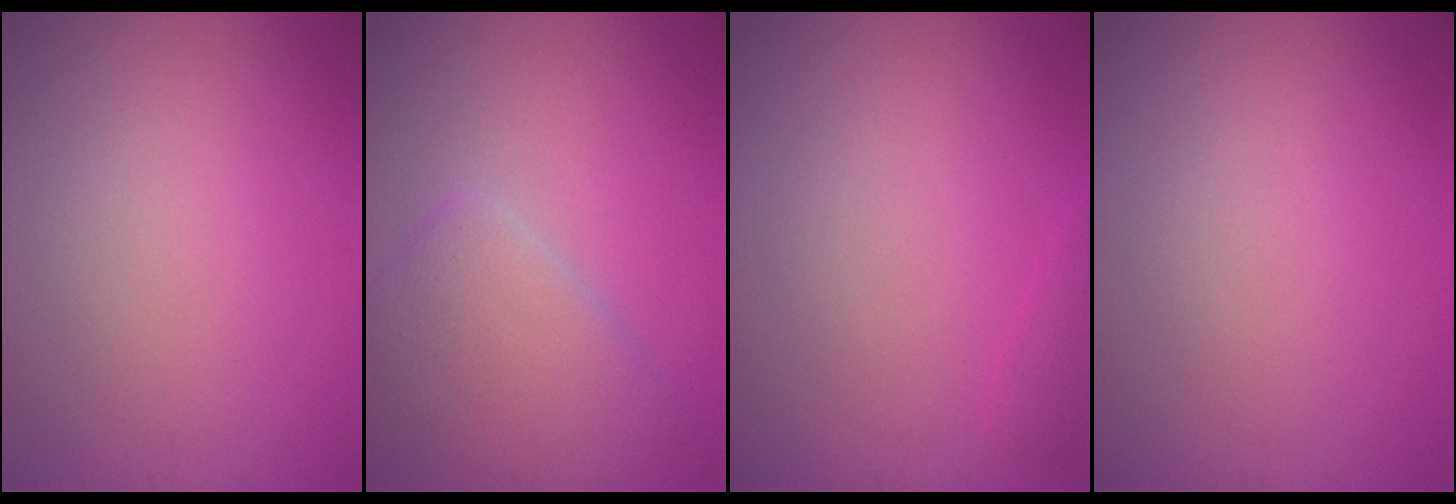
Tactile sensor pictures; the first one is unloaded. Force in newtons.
{"total": 4.8, "press": 4.8, "slide": 0.2}
{"total": 0.8, "press": 0.8, "slide": 0.1}
{"total": 0.0}